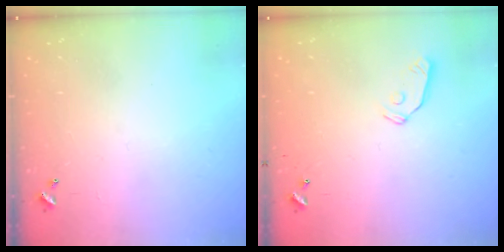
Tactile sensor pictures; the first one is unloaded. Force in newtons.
{"total": 5.5, "press": 5.5, "slide": 0.2}